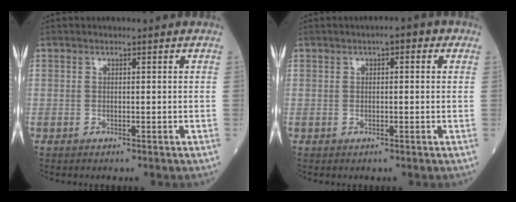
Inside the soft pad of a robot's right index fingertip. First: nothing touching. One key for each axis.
{"total": 2.6, "fx": 1.1, "fy": 1.1, "fz": 2.1, "tx": -0.025, "ty": 0.017, "tz": 0.011}